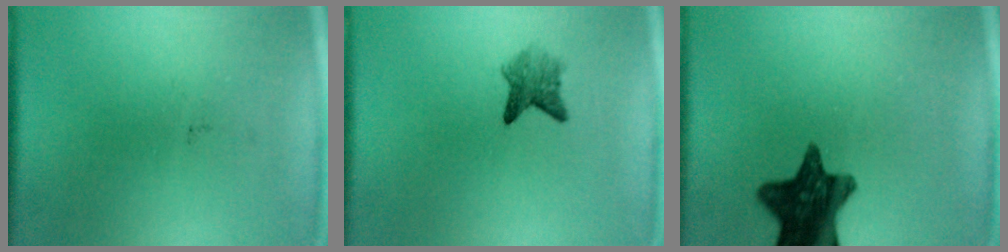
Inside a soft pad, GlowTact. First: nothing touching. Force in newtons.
{"total": 2.9}
{"total": 12.6}